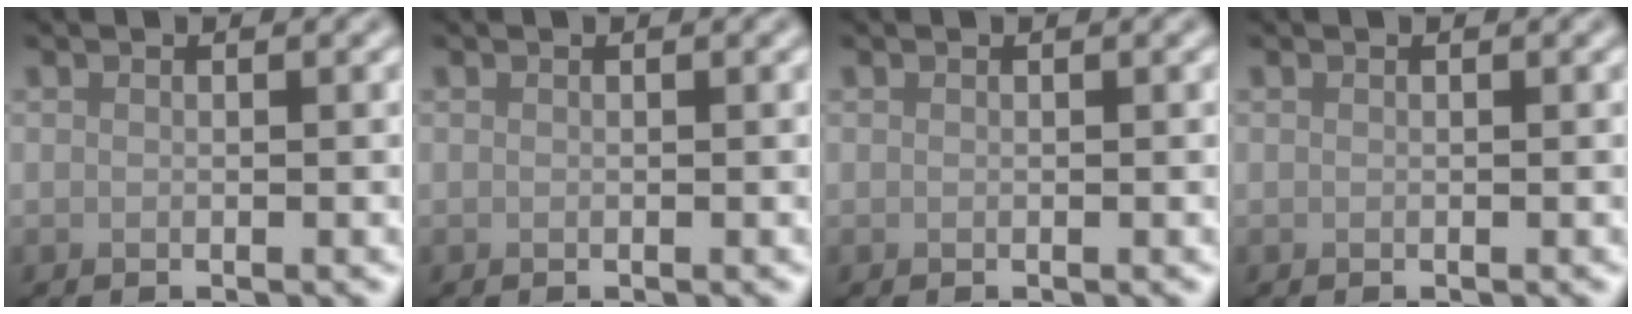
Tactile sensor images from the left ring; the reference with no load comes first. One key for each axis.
{"total": 0.0}
{"total": 0.0}
{"total": 0.0}